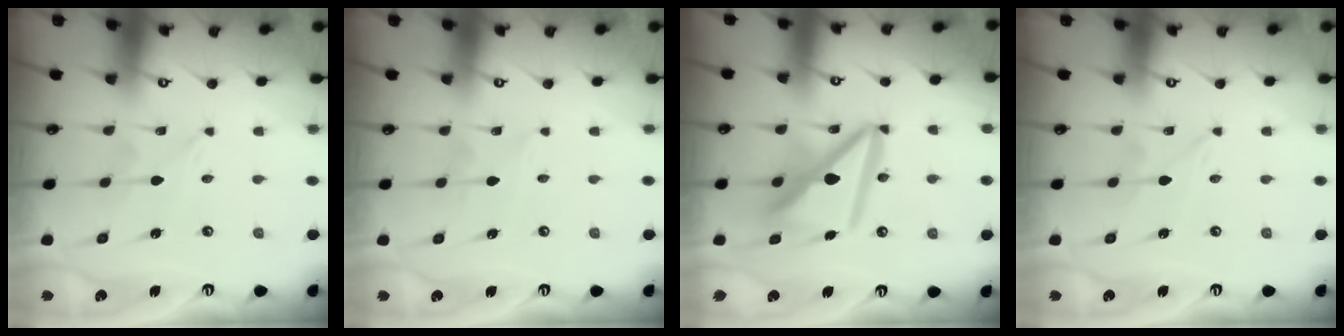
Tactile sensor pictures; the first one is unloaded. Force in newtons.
{"total": 1.5, "press": 1.5, "slide": 0.2}
{"total": 14.0, "press": 13.9, "slide": 1.8}
{"total": 0.0}